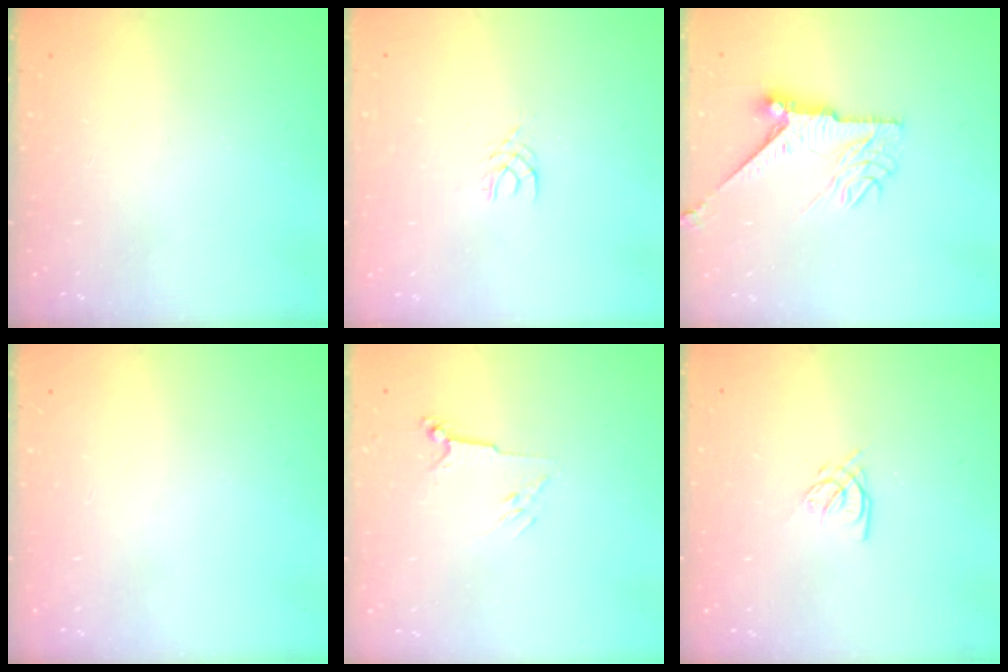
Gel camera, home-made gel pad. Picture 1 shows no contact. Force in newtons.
{"total": 2.9, "press": 2.9, "slide": 0.4}
{"total": 8.7, "press": 8.7, "slide": 0.3}
{"total": 0.0}
{"total": 3.5, "press": 3.5, "slide": 0.7}
{"total": 4.2, "press": 4.1, "slide": 0.4}